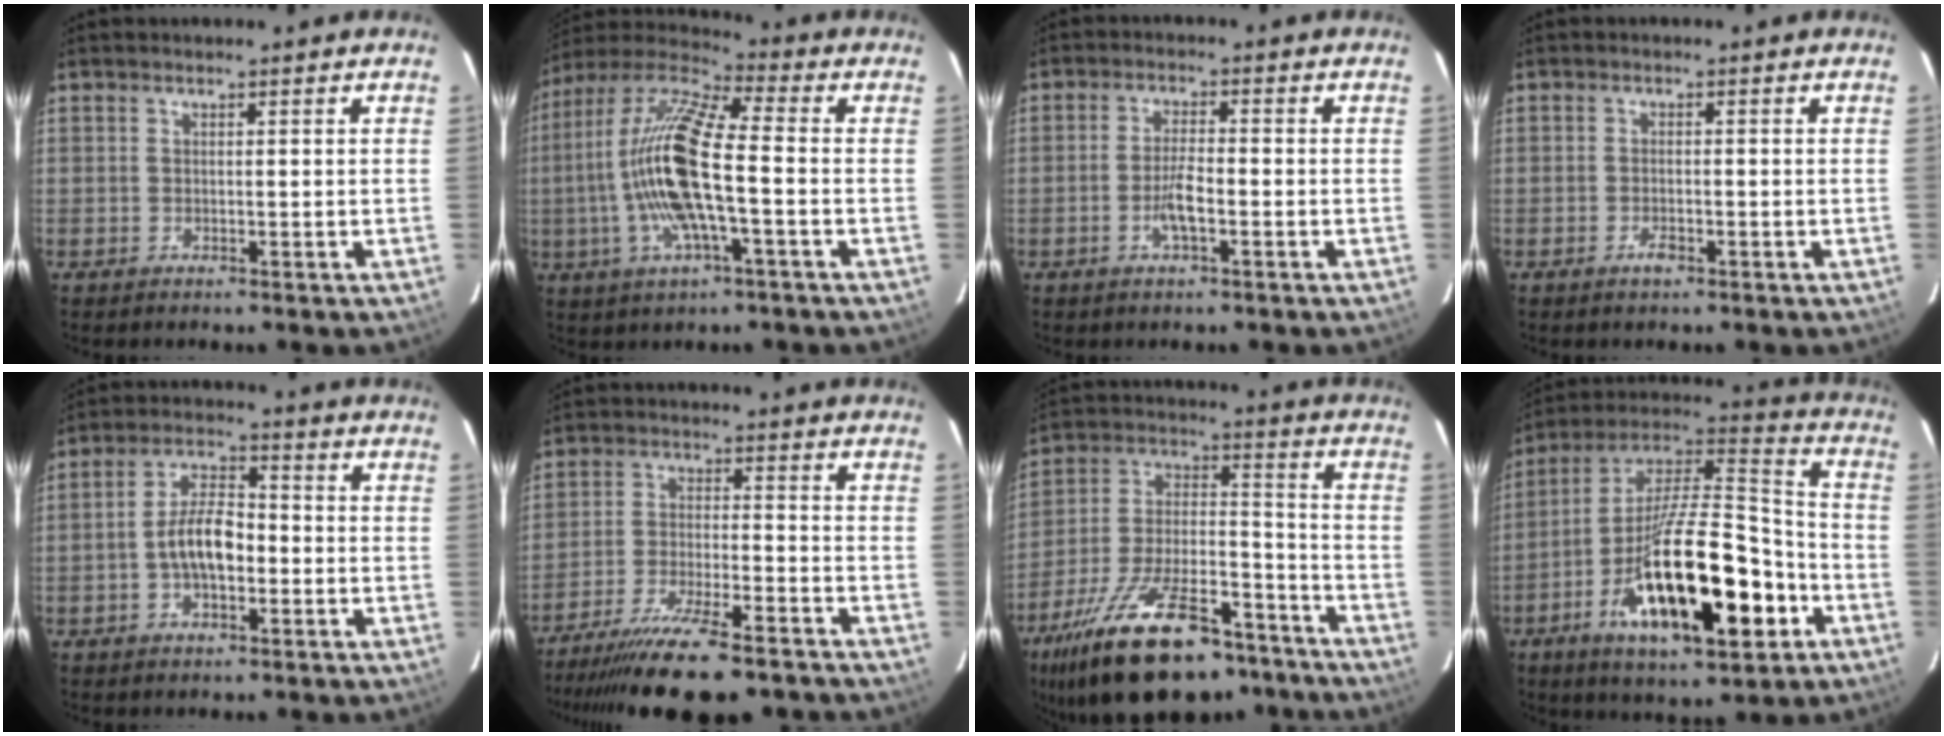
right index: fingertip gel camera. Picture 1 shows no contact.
{"total": 17.6, "force": [-2.3, 3.8, 17.0], "torque": [-0.326, -0.001, -0.050]}
{"total": 4.6, "force": [-1.8, 1.0, 4.1], "torque": [-0.081, 0.000, -0.034]}
{"total": 2.0, "force": [-1.1, 0.8, 1.4], "torque": [-0.027, -0.001, -0.021]}
{"total": 7.8, "force": [-1.9, 3.7, 6.6], "torque": [-0.128, 0.013, -0.031]}
{"total": 18.5, "force": [-15.4, 3.5, 9.7], "torque": [-0.197, -0.037, -0.247]}
{"total": 27.5, "force": [-19.3, 11.0, 16.2], "torque": [-0.304, -0.008, -0.293]}
{"total": 26.1, "force": [-10.1, 8.7, 22.4], "torque": [-0.387, -0.017, -0.168]}